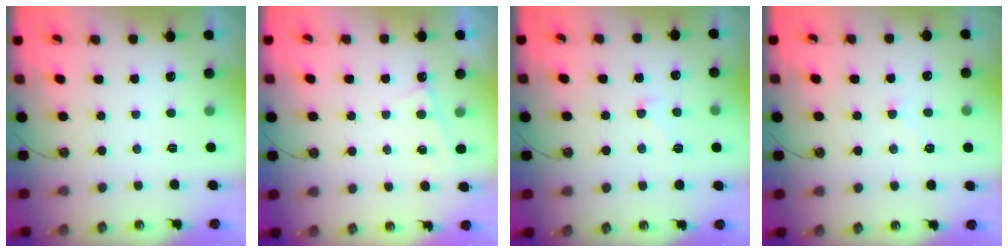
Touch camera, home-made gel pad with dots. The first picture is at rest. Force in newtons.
{"total": 0.7, "press": 0.7, "slide": 0.2}
{"total": 2.1, "press": 2.0, "slide": 0.8}
{"total": 0.0}